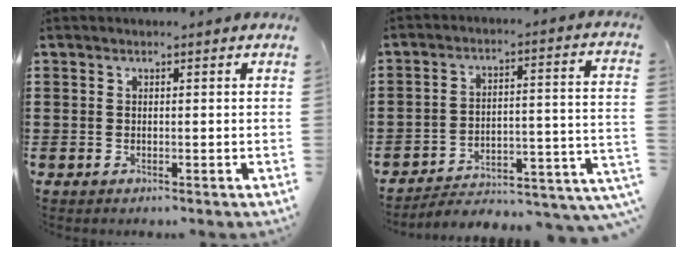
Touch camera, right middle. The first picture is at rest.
{"total": 2.9, "force": [-2.5, 0.7, 1.2], "torque": [-0.030, -0.020, -0.059]}